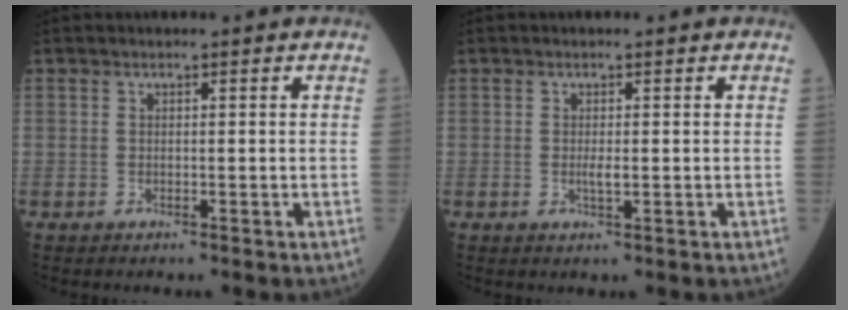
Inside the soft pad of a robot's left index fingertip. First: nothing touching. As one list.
[{"total": 1.4, "force": [0.0, 0.3, 1.3], "torque": [-0.028, -0.003, 0.000]}]